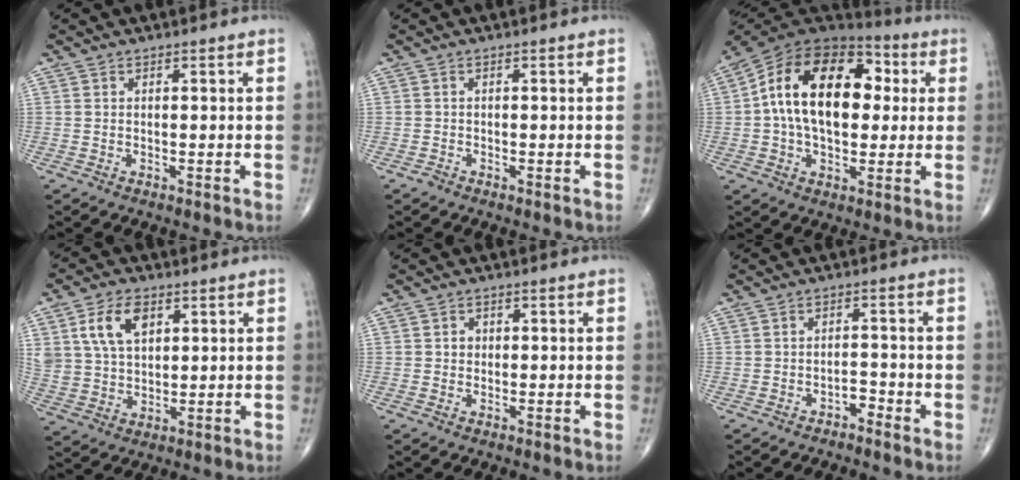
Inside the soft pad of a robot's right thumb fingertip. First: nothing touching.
{"total": 0.5, "force": [-0.4, 0.3, 0.2], "torque": [-0.004, -0.002, -0.010]}
{"total": 21.8, "force": [2.6, 13.3, 17.2], "torque": [-0.266, 0.028, 0.033]}
{"total": 10.0, "force": [4.1, 6.3, 6.6], "torque": [-0.114, -0.008, 0.082]}
{"total": 1.5, "force": [0.1, 1.4, 0.6], "torque": [-0.001, 0.003, 0.001]}
{"total": 2.2, "force": [-1.7, 1.1, 0.9], "torque": [-0.007, 0.015, -0.028]}